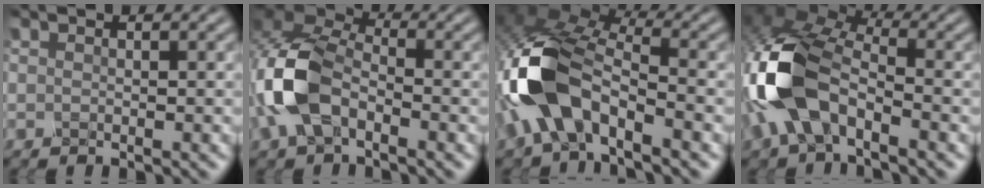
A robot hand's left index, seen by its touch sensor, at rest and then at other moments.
{"total": 8.1, "force": [-2.1, 5.3, 5.8], "torque": [-0.140, 0.013, -0.060]}
{"total": 10.3, "force": [-3.7, 5.6, 7.8], "torque": [-0.170, 0.006, -0.083]}
{"total": 10.3, "force": [-3.0, 5.9, 7.9], "torque": [-0.187, 0.003, -0.069]}